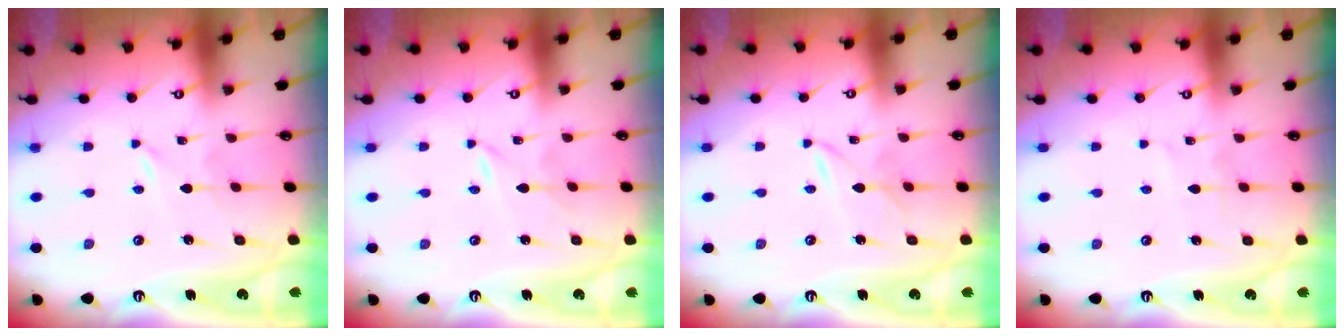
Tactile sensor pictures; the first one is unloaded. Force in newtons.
{"total": 0.0}
{"total": 1.9, "press": 1.9, "slide": 0.3}
{"total": 2.7, "press": 2.7, "slide": 0.3}